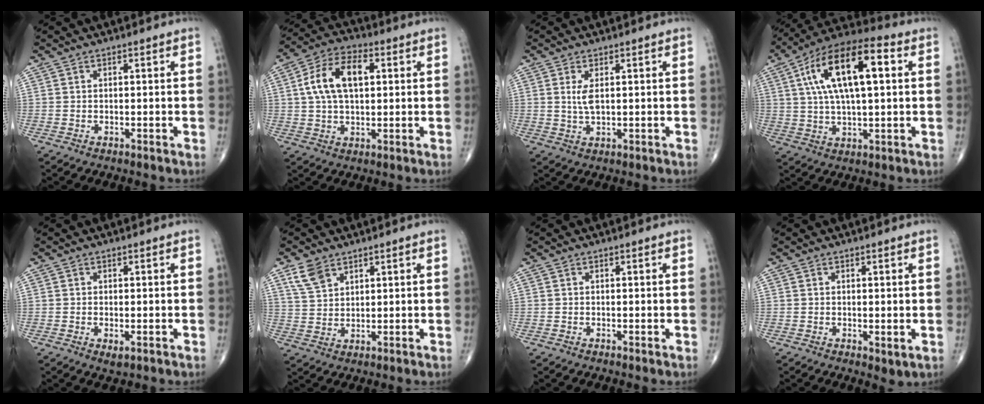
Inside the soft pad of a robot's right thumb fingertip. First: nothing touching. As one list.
[{"total": 12.0, "force": [2.4, 6.7, 9.6], "torque": [-0.175, 0.019, 0.038]}, {"total": 3.1, "force": [0.7, 1.2, 2.8], "torque": [-0.058, -0.006, 0.019]}, {"total": 18.3, "force": [4.6, 7.1, 16.2], "torque": [-0.283, 0.022, 0.071]}, {"total": 1.6, "force": [-0.5, 0.7, 1.4], "torque": [-0.024, -0.004, -0.007]}, {"total": 5.2, "force": [3.4, 3.1, 2.5], "torque": [-0.040, -0.012, 0.074]}, {"total": 0.0}, {"total": 2.1, "force": [-0.2, 0.9, 1.9], "torque": [-0.027, -0.009, -0.003]}]